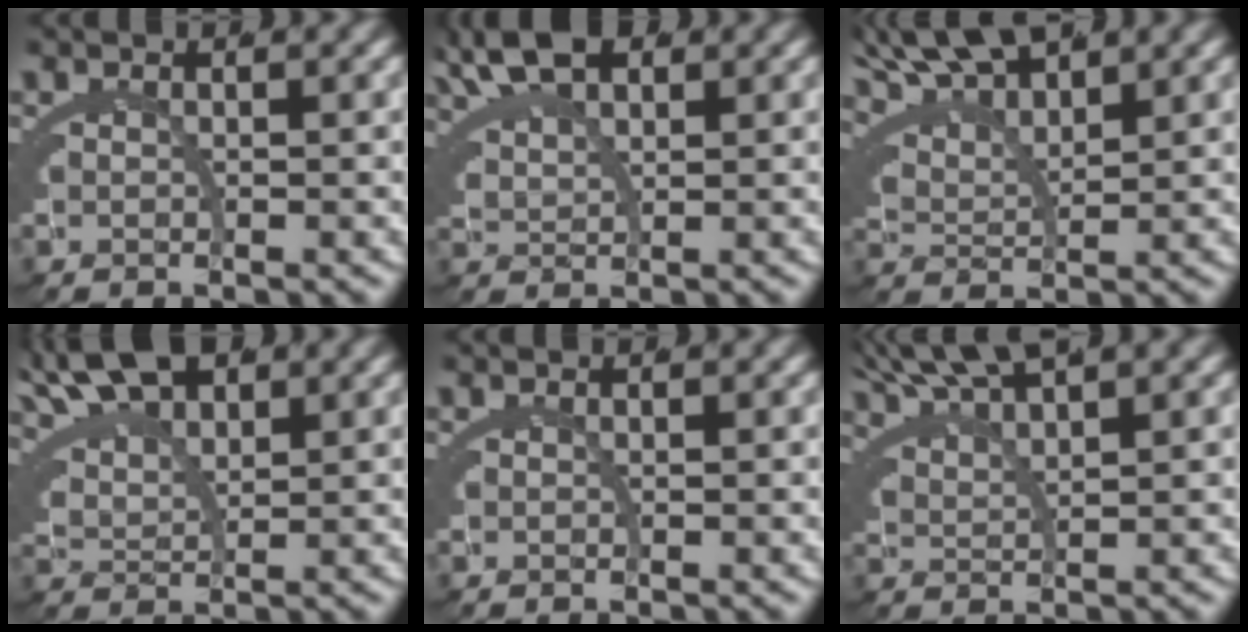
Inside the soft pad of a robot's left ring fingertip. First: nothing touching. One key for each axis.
{"total": 4.4, "fx": 3.7, "fy": 0.9, "fz": 2.2, "tx": -0.049, "ty": 0.005, "tz": 0.071}
{"total": 5.8, "fx": 5.4, "fy": 0.6, "fz": 2.0, "tx": -0.036, "ty": 0.021, "tz": 0.090}
{"total": 5.3, "fx": 4.9, "fy": -0.8, "fz": 1.9, "tx": -0.022, "ty": 0.003, "tz": 0.097}
{"total": 0.0}
{"total": 4.7, "fx": 4.4, "fy": -1.3, "fz": 1.0, "tx": -0.010, "ty": 0.017, "tz": 0.080}